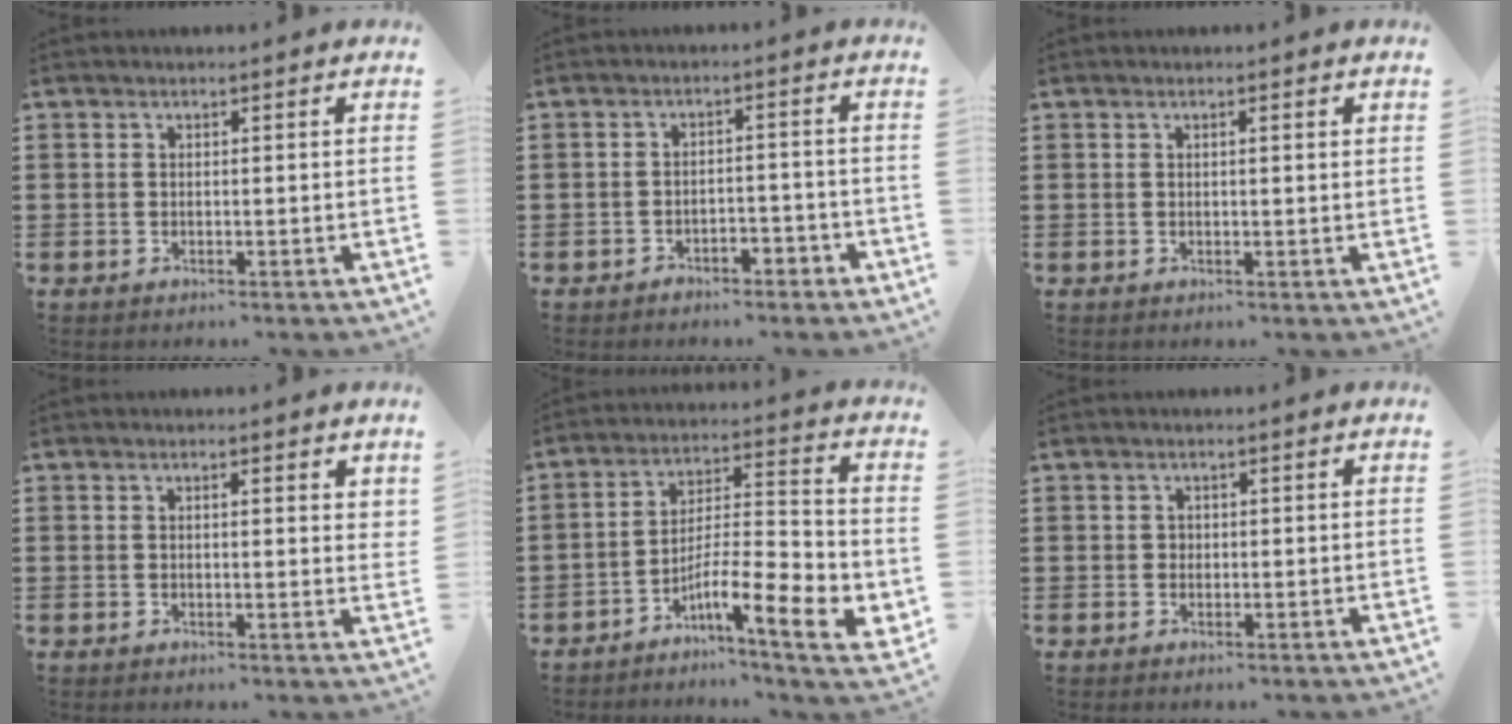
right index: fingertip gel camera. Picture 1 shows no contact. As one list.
[{"total": 2.6, "force": [-2.4, 0.9, 0.6], "torque": [-0.015, 0.005, -0.049]}, {"total": 0.8, "force": [0.3, 0.0, 0.8], "torque": [-0.015, 0.000, 0.004]}, {"total": 1.3, "force": [0.5, 0.2, 1.1], "torque": [-0.023, 0.002, 0.009]}, {"total": 10.3, "force": [-5.2, 2.1, 8.7], "torque": [-0.150, -0.005, -0.094]}, {"total": 0.6, "force": [0.1, 0.6, 0.2], "torque": [-0.005, 0.004, 0.001]}]